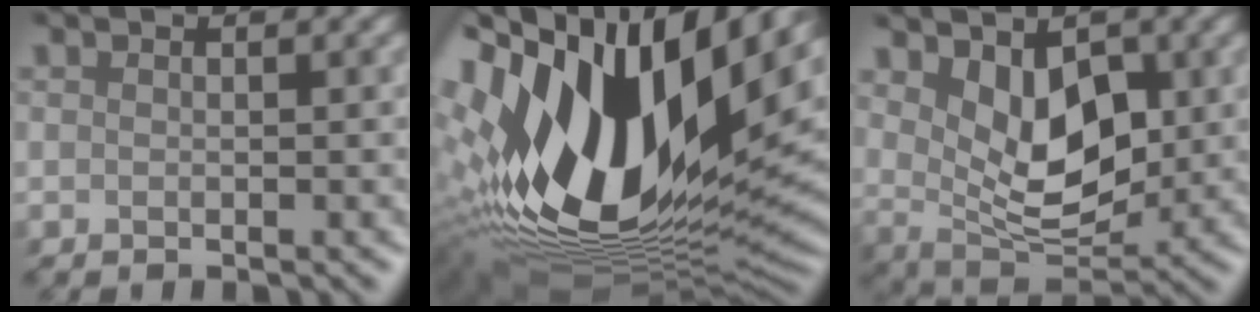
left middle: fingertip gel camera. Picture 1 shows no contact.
{"total": 18.1, "force": [2.9, 8.8, 15.5], "torque": [-0.327, -0.019, 0.047]}
{"total": 6.5, "force": [1.6, 3.8, 5.0], "torque": [-0.096, -0.007, 0.024]}